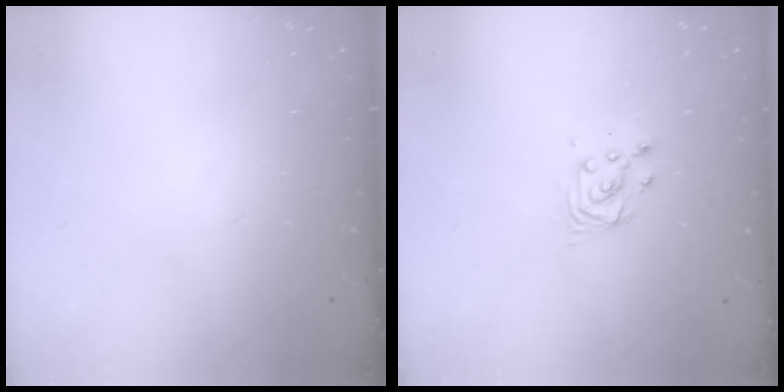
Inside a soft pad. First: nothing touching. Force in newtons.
{"total": 4.7, "press": 4.7, "slide": 0.5}